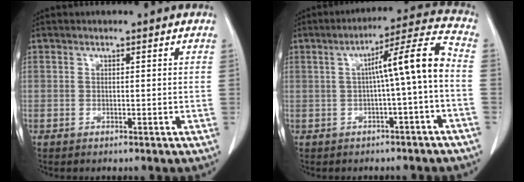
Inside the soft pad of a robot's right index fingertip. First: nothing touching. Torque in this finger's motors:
{"motor_torque": [1.05, -0.13, 0.49, 0.14]}